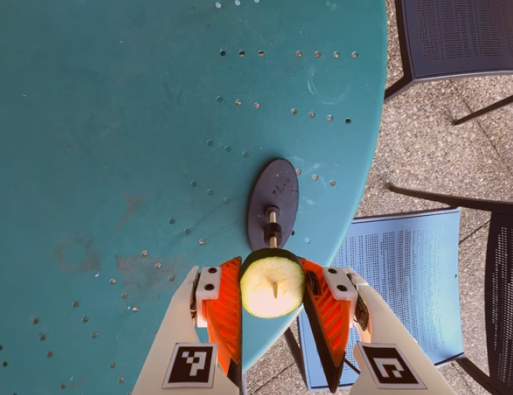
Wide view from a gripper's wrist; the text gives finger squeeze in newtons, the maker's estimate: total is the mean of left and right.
{"total": 14.6, "left": 14.6, "right": 14.5}